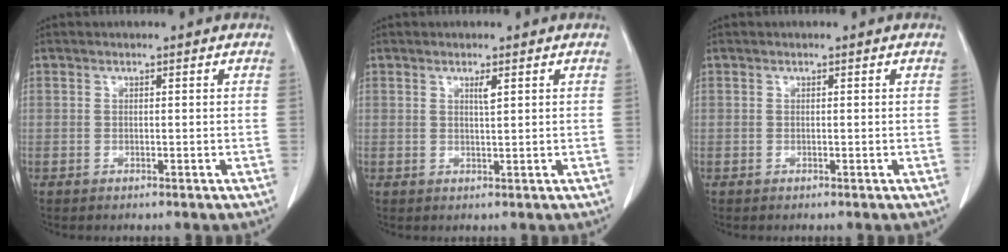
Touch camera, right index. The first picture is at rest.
{"total": 1.3, "force": [0.7, 0.0, 1.1], "torque": [-0.021, -0.004, 0.011]}
{"total": 0.0}